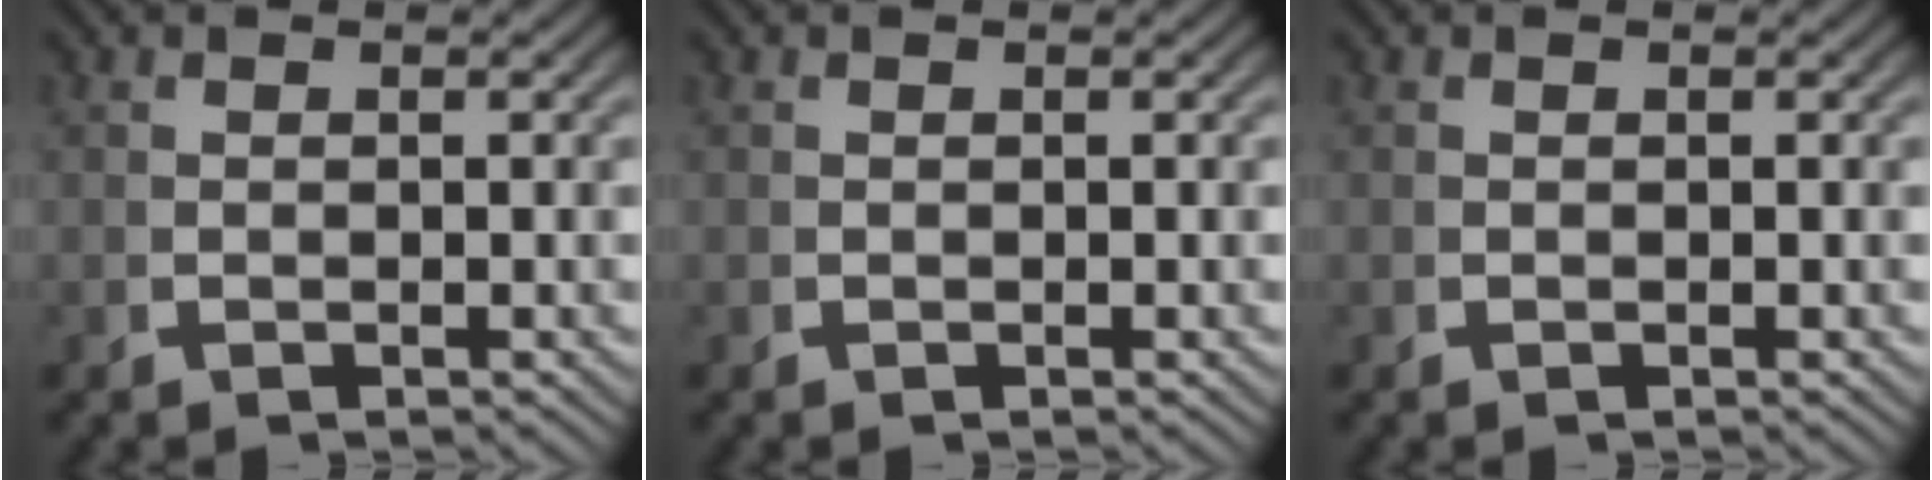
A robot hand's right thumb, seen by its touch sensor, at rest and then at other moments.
{"total": 0.0}
{"total": 0.0}